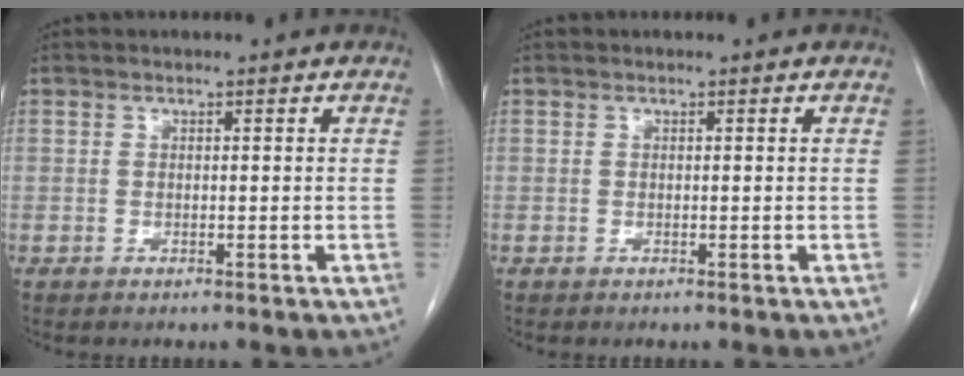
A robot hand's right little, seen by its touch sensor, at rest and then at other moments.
{"total": 0.0}